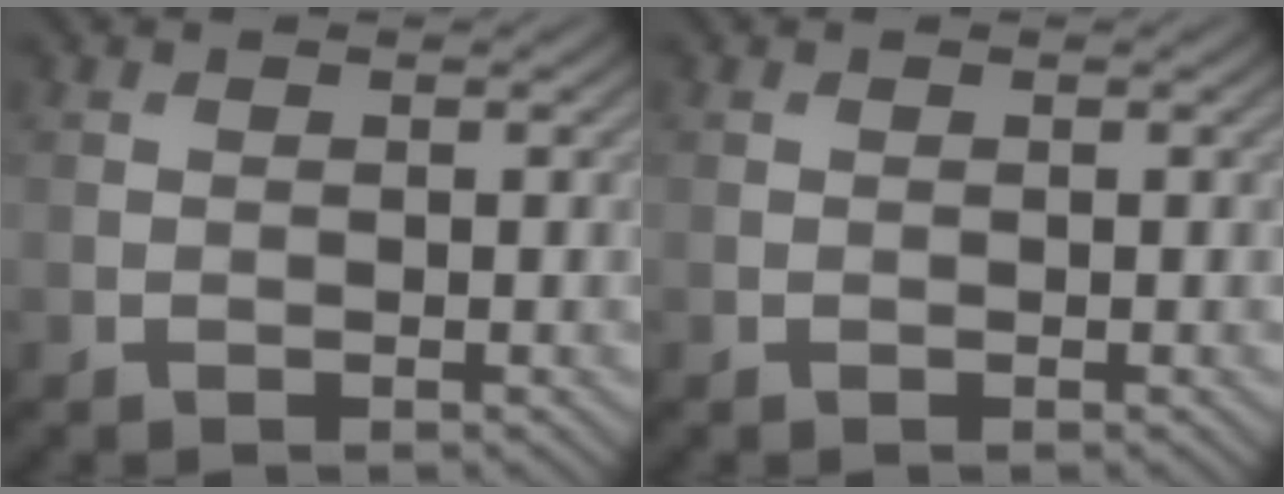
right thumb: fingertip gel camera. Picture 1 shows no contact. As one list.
[{"total": 0.0}]